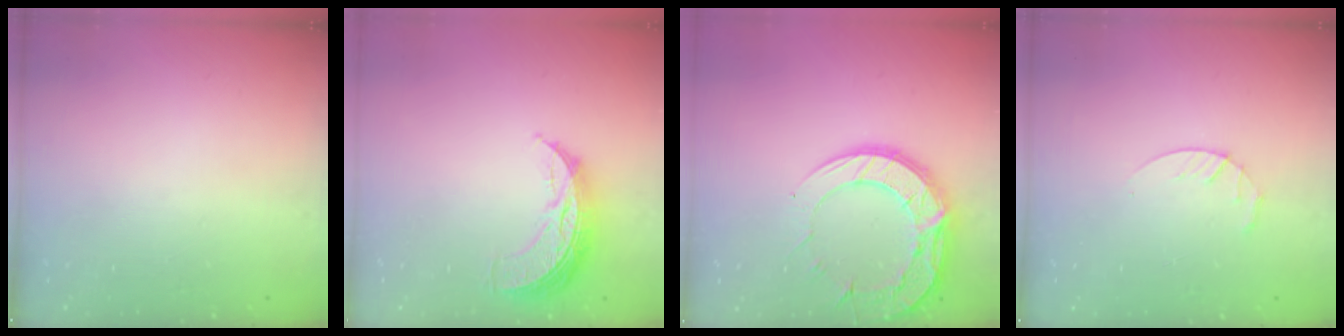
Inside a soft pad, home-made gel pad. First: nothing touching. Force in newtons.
{"total": 9.9, "press": 9.9, "slide": 0.6}
{"total": 19.5, "press": 19.4, "slide": 1.6}
{"total": 3.0, "press": 2.9, "slide": 0.5}